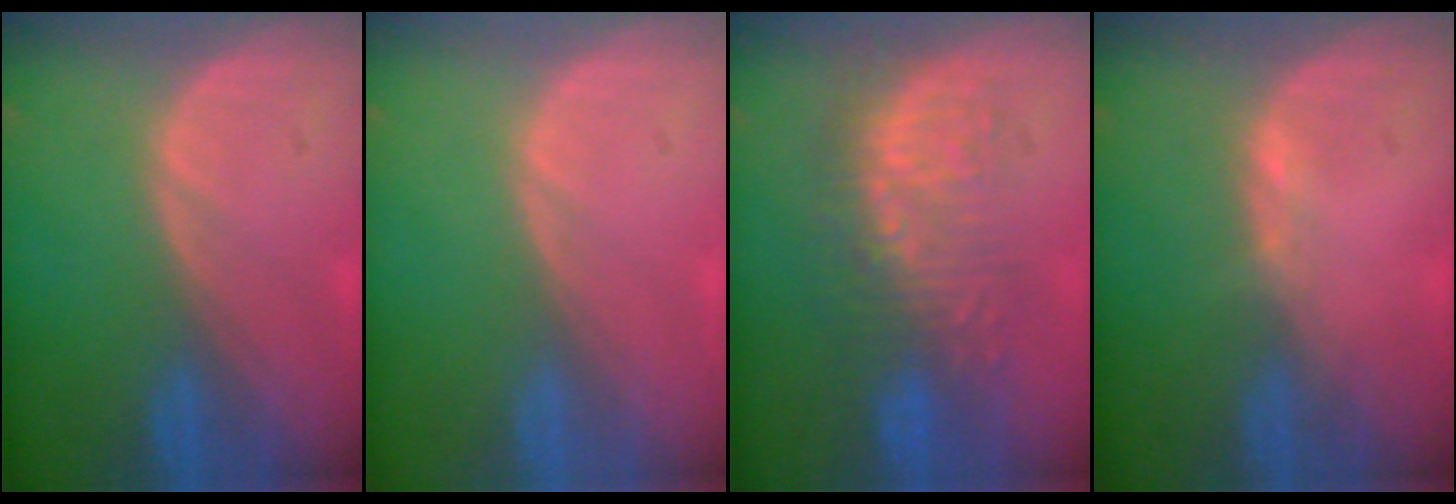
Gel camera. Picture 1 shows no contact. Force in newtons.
{"total": 0.0}
{"total": 8.9, "press": 8.6, "slide": 2.0}
{"total": 0.6, "press": 0.5, "slide": 0.4}